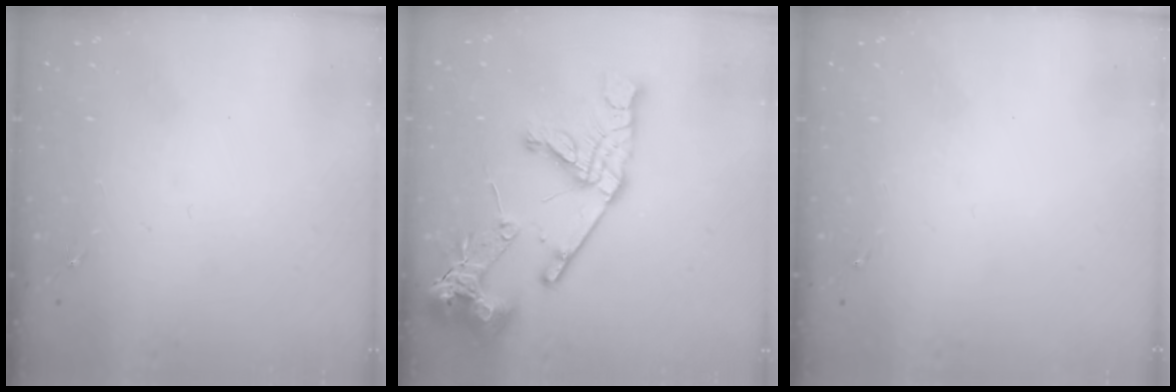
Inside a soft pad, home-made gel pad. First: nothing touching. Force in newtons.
{"total": 20.6, "press": 20.5, "slide": 2.4}
{"total": 0.0}